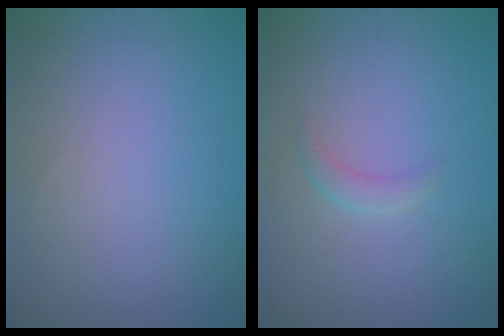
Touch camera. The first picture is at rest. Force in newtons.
{"total": 1.3, "press": 1.3, "slide": 0.0}